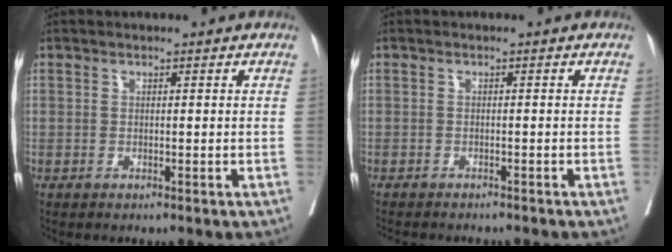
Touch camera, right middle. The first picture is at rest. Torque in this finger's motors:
{"motor_torque": [0.27, -0.43, 0.04, 0.02]}